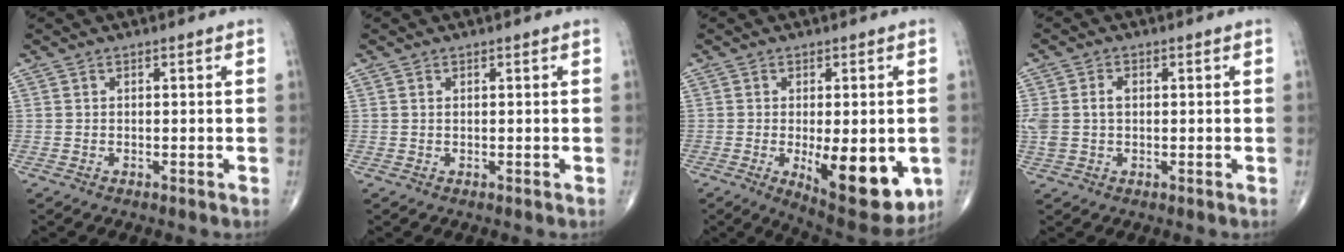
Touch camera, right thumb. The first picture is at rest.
{"total": 0.0}
{"total": 16.0, "force": [-3.7, 6.4, 14.1], "torque": [-0.167, -0.021, -0.034]}
{"total": 4.8, "force": [0.3, 3.2, 3.6], "torque": [-0.095, 0.017, 0.010]}